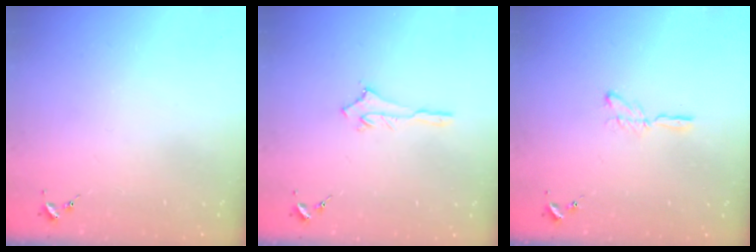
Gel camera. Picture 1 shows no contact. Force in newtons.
{"total": 2.6, "press": 2.6, "slide": 0.2}
{"total": 4.0, "press": 4.0, "slide": 0.4}